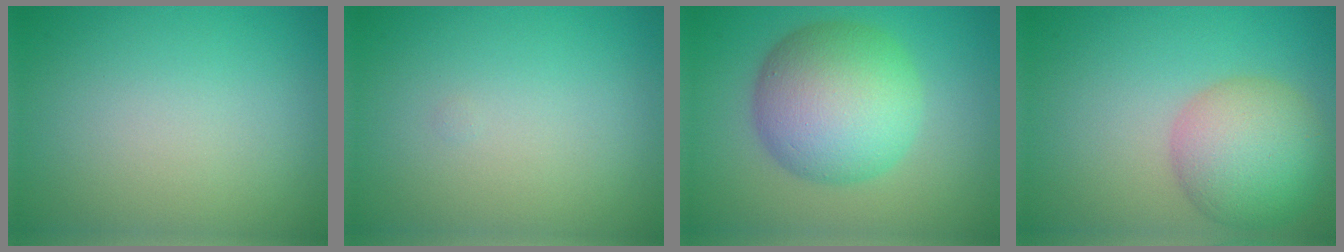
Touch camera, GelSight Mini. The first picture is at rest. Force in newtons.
{"total": 0.0}
{"total": 8.9, "press": 8.9, "slide": 0.3}
{"total": 6.3, "press": 6.3, "slide": 0.3}